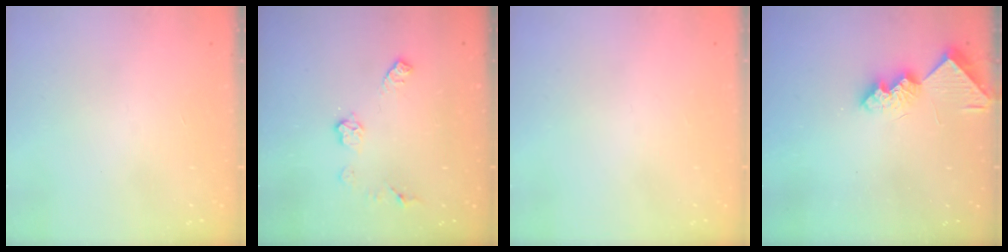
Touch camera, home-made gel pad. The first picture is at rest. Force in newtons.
{"total": 7.6, "press": 7.6, "slide": 0.5}
{"total": 0.0}
{"total": 8.9, "press": 8.9, "slide": 0.4}